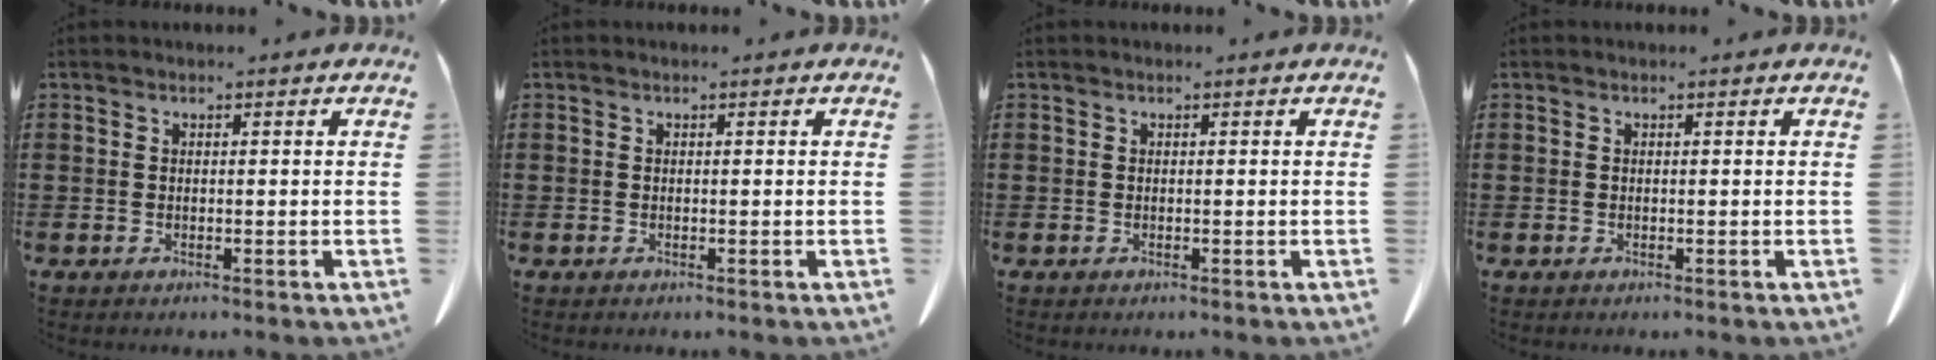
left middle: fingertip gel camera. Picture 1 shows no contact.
{"total": 0.0}
{"total": 0.0}
{"total": 0.0}